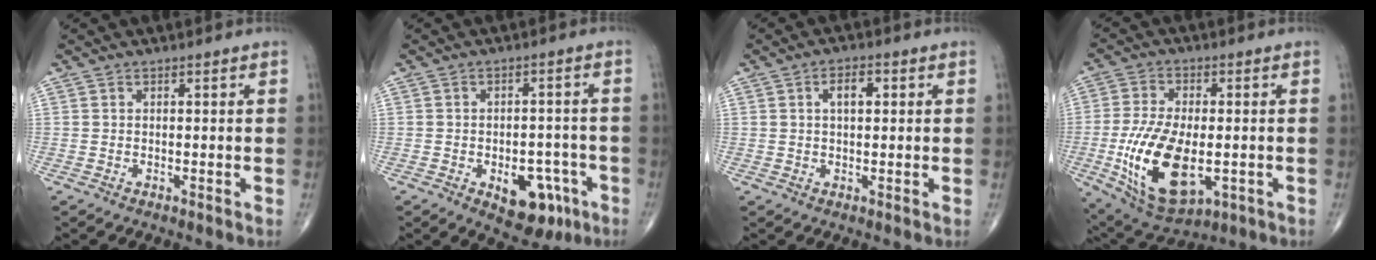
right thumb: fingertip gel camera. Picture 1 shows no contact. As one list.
[{"total": 10.2, "force": [-4.4, 5.9, 7.0], "torque": [-0.060, 0.026, -0.049]}, {"total": 3.7, "force": [1.0, 1.9, 3.1], "torque": [-0.041, 0.005, 0.013]}, {"total": 18.7, "force": [-4.0, 9.6, 15.6], "torque": [-0.300, -0.007, -0.050]}]